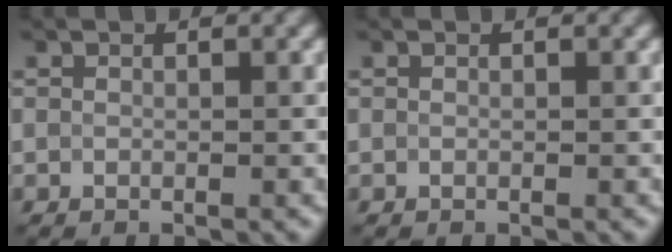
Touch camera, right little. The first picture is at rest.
{"total": 0.0}